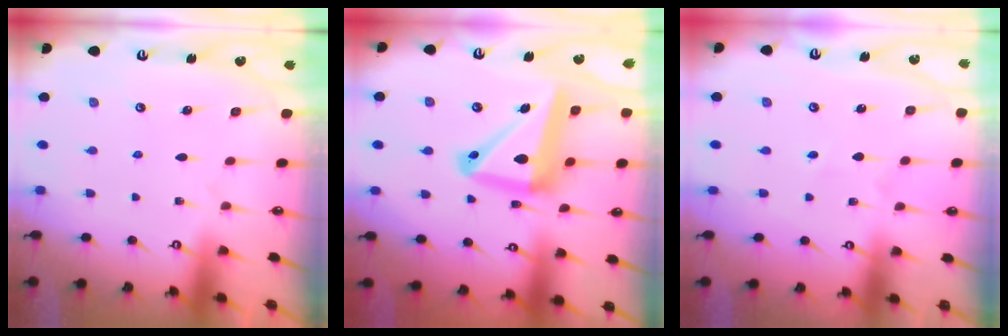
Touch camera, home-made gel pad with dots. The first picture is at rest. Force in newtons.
{"total": 15.9, "press": 15.7, "slide": 2.3}
{"total": 1.9, "press": 1.9, "slide": 0.5}